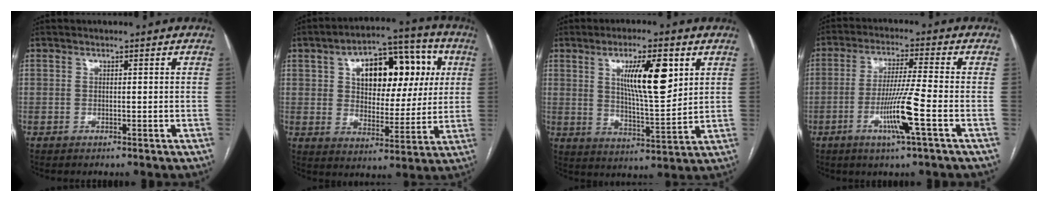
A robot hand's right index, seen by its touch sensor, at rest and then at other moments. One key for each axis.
{"total": 17.6, "fx": 5.1, "fy": 10.0, "fz": 13.5, "tx": -0.203, "ty": 0.043, "tz": 0.079}
{"total": 11.5, "fx": 4.3, "fy": 2.2, "fz": 10.4, "tx": -0.177, "ty": -0.004, "tz": 0.075}
{"total": 8.7, "fx": -3.1, "fy": -0.9, "fz": 8.1, "tx": -0.160, "ty": -0.012, "tz": -0.061}